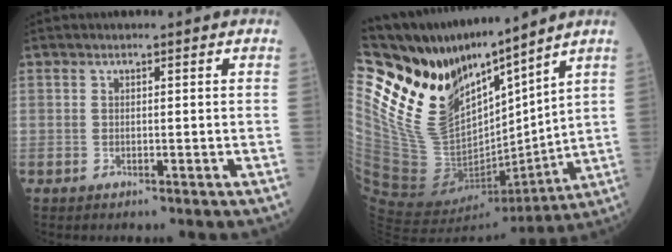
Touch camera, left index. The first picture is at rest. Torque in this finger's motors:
{"motor_torque": [1.07, -1.07, 0.44, 0.10]}